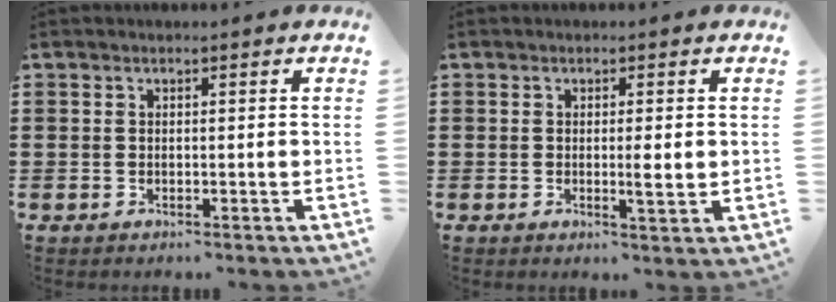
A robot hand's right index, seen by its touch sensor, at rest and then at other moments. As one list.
[{"total": 2.7, "force": [-0.1, 0.2, 2.7], "torque": [-0.041, -0.008, -0.005]}]